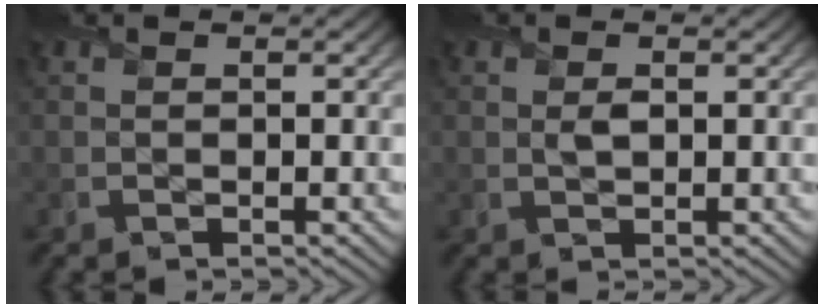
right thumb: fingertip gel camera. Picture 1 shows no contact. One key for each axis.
{"total": 1.0, "fx": 0.3, "fy": 0.6, "fz": 0.8, "tx": -0.016, "ty": -0.006, "tz": 0.008}